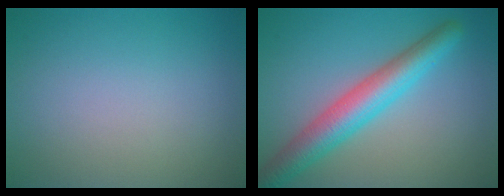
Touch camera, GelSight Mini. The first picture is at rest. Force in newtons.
{"total": 5.6, "press": 5.6, "slide": 0.1}